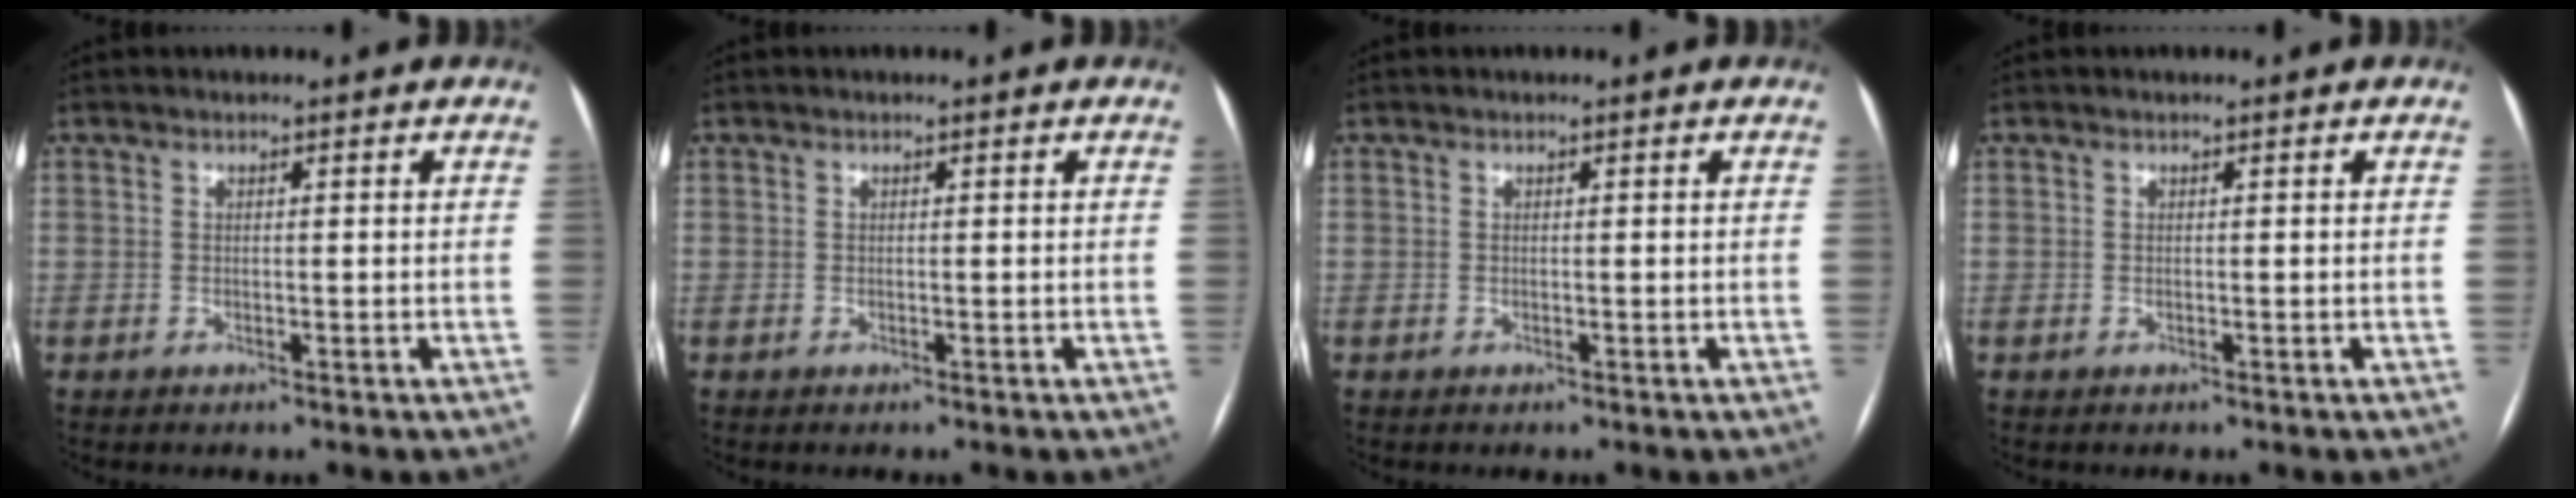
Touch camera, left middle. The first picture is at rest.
{"total": 0.0}
{"total": 0.0}
{"total": 0.0}